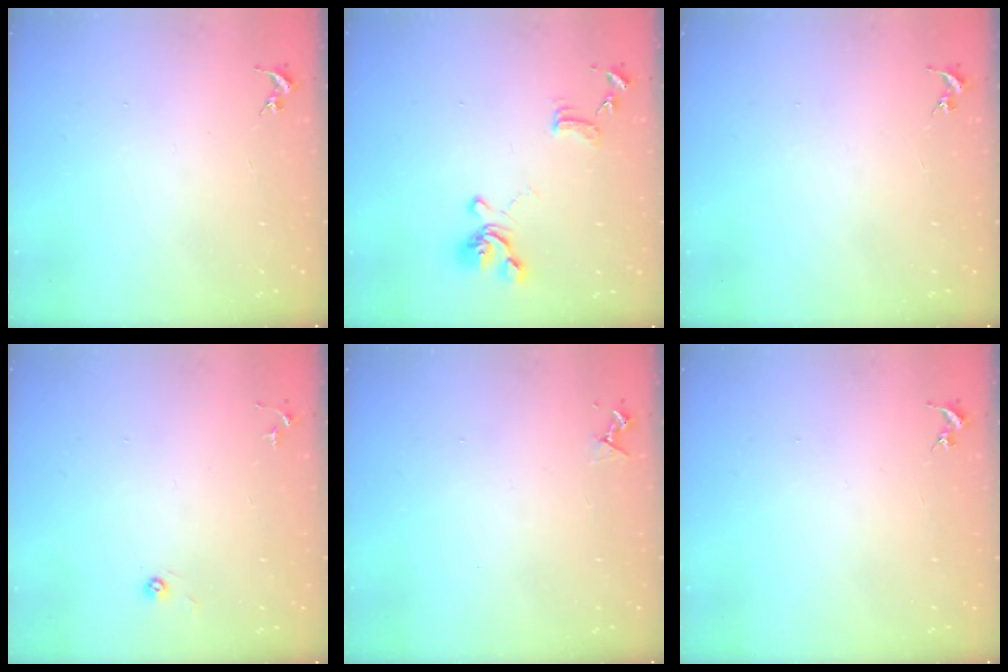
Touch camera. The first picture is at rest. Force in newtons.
{"total": 13.1, "press": 13.0, "slide": 1.2}
{"total": 0.0}
{"total": 3.1, "press": 3.0, "slide": 0.8}
{"total": 3.8, "press": 3.7, "slide": 0.6}
{"total": 0.0}